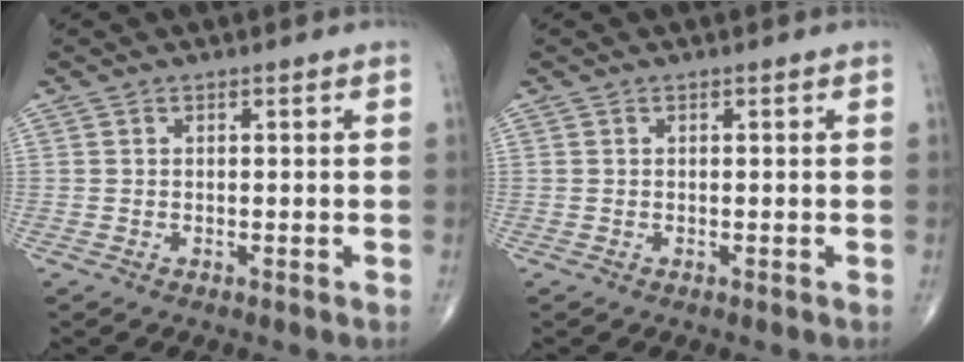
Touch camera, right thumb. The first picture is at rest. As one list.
[{"total": 0.0}]